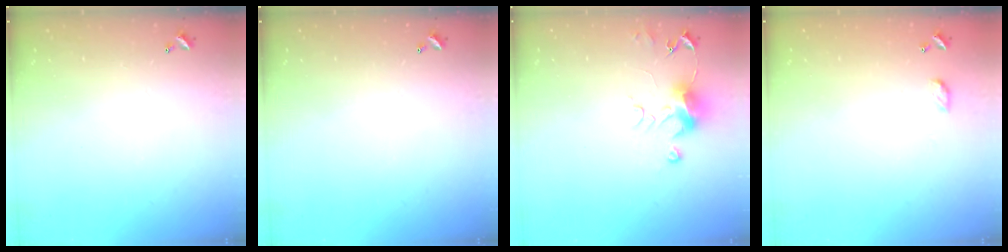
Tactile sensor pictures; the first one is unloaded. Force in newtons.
{"total": 0.0}
{"total": 7.7, "press": 7.7, "slide": 0.4}
{"total": 4.4, "press": 4.4, "slide": 0.6}